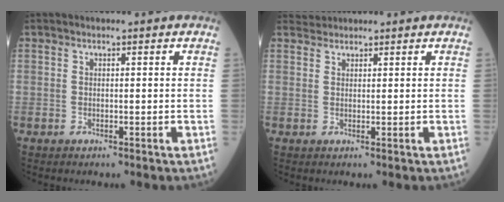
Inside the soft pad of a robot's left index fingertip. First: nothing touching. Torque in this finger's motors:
{"motor_torque": [-0.63, -0.91, 0.15, 0.01]}